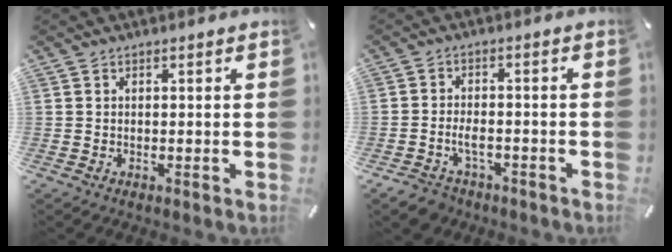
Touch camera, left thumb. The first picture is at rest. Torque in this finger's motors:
{"motor_torque": [0.34, 0.78, -0.17, 0.05, 0.04]}